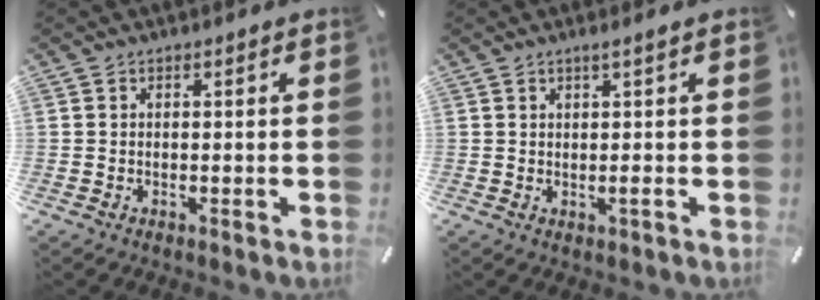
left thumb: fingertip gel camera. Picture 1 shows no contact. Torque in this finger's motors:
{"motor_torque": [-0.24, -0.04, 0.04, -0.02, 0.01]}